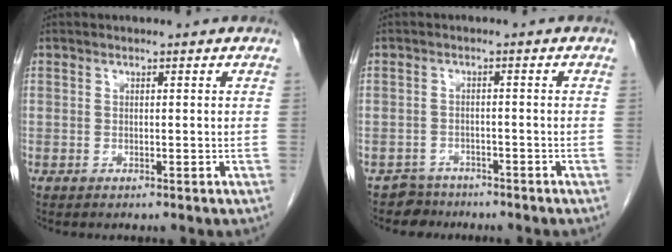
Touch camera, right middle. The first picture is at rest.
{"total": 3.0, "force": [-2.4, 1.5, -1.0], "torque": [0.014, 0.006, -0.042]}